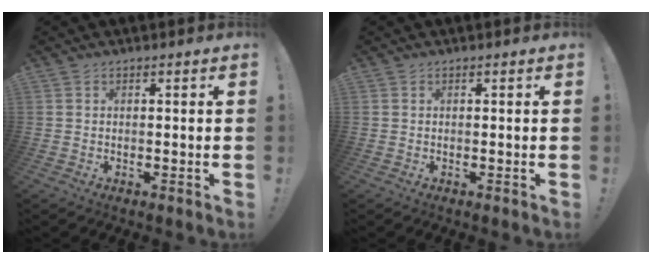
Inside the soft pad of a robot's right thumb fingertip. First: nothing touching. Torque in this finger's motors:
{"motor_torque": [0.00, 0.00, 0.08, -0.15, 0.00]}